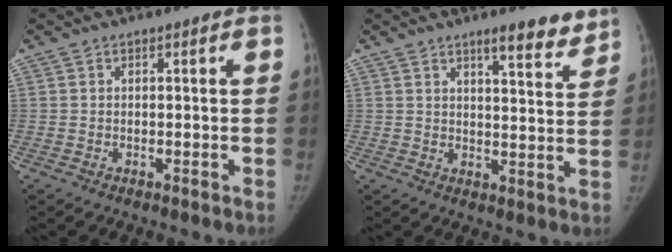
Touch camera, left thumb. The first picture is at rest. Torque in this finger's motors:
{"motor_torque": [0.77, 0.37, 0.51, -0.71, 0.11]}